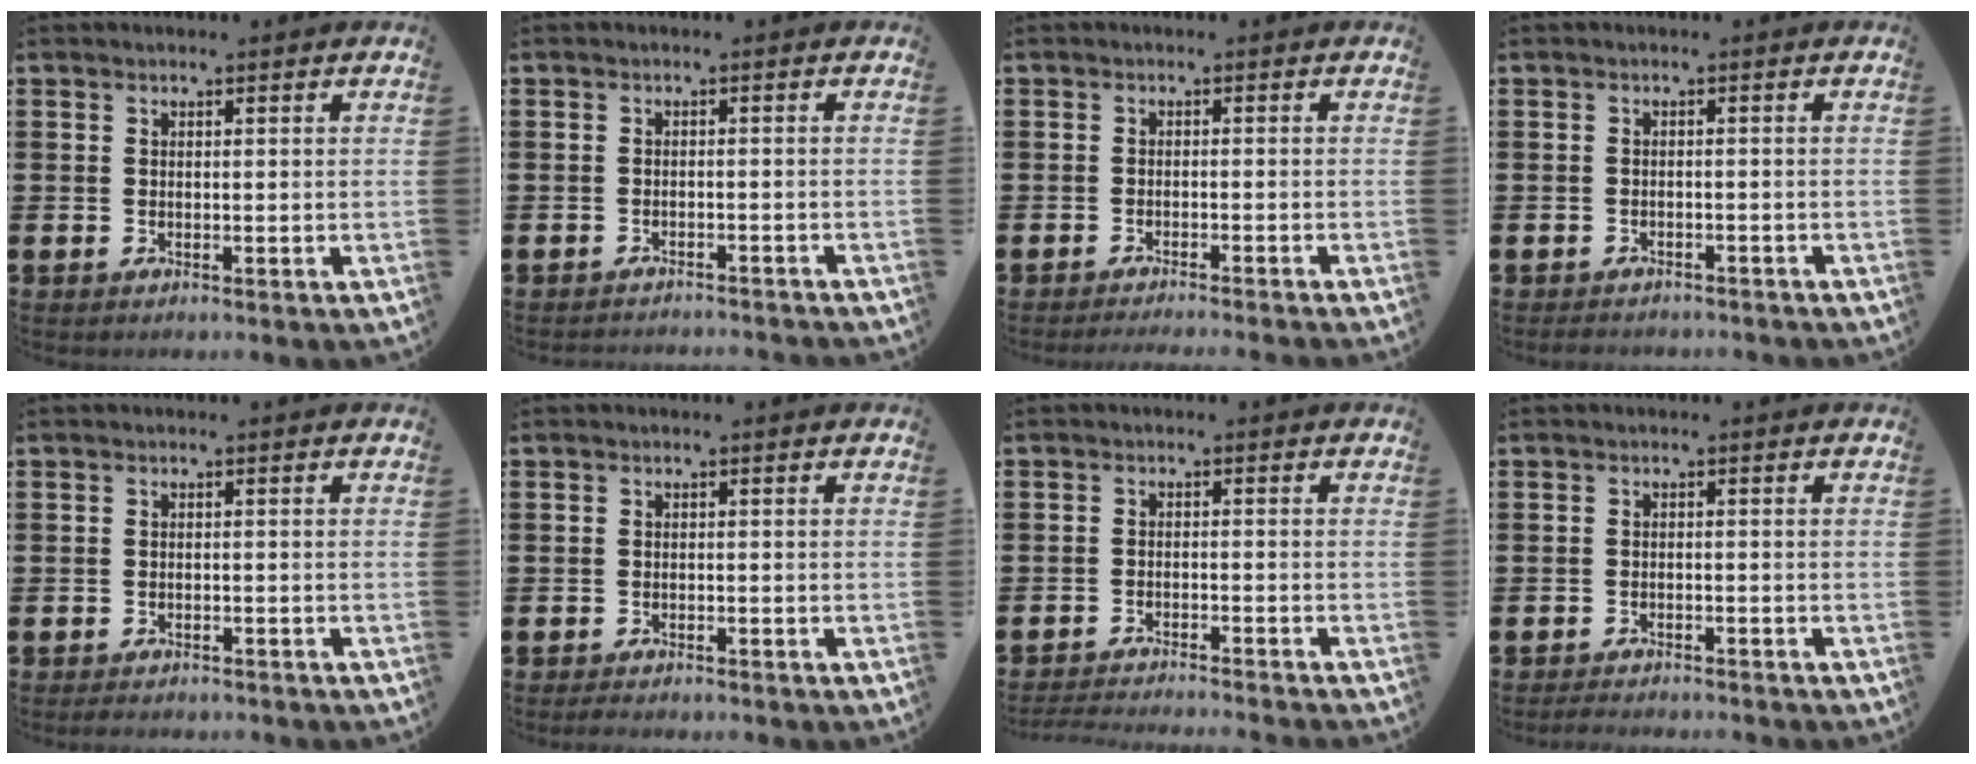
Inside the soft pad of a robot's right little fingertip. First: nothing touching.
{"total": 1.3, "force": [-1.2, -0.2, -0.1], "torque": [0.000, 0.003, -0.026]}
{"total": 1.1, "force": [-1.1, -0.3, 0.1], "torque": [-0.001, 0.001, -0.021]}
{"total": 1.2, "force": [-1.2, 0.1, 0.0], "torque": [-0.004, 0.001, -0.026]}
{"total": 1.1, "force": [-1.1, 0.1, 0.1], "torque": [-0.006, 0.001, -0.023]}
{"total": 0.9, "force": [-0.9, 0.1, 0.2], "torque": [-0.007, 0.000, -0.019]}
{"total": 2.1, "force": [-2.1, -0.3, 0.2], "torque": [-0.003, 0.002, -0.043]}
{"total": 1.5, "force": [-1.5, 0.0, 0.1], "torque": [-0.005, 0.001, -0.030]}